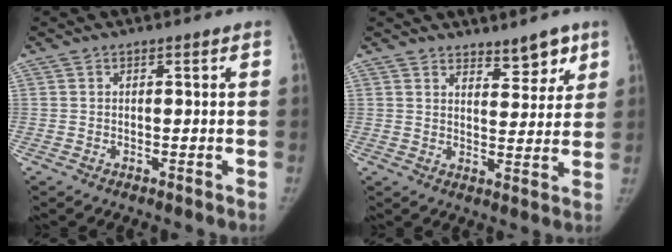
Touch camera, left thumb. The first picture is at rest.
{"total": 5.4, "force": [4.1, 2.4, 2.7], "torque": [-0.005, -0.029, 0.059]}